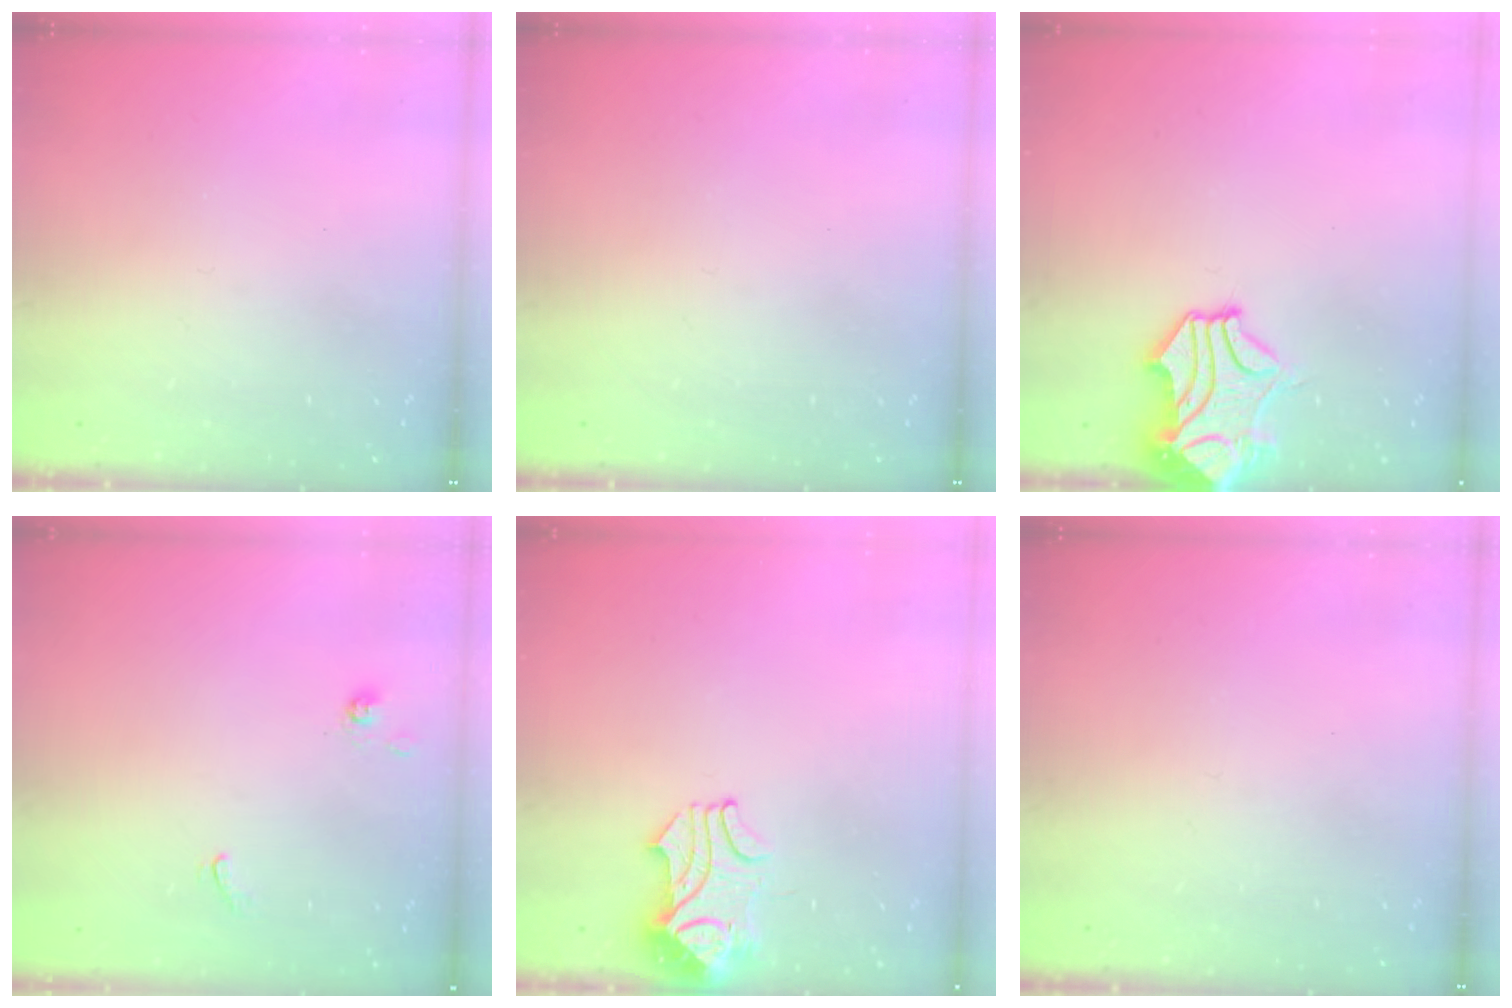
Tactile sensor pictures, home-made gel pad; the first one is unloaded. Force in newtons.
{"total": 0.0}
{"total": 2.6, "press": 2.2, "slide": 1.4}
{"total": 3.8, "press": 3.7, "slide": 0.3}
{"total": 2.3, "press": 2.2, "slide": 0.6}
{"total": 0.0}